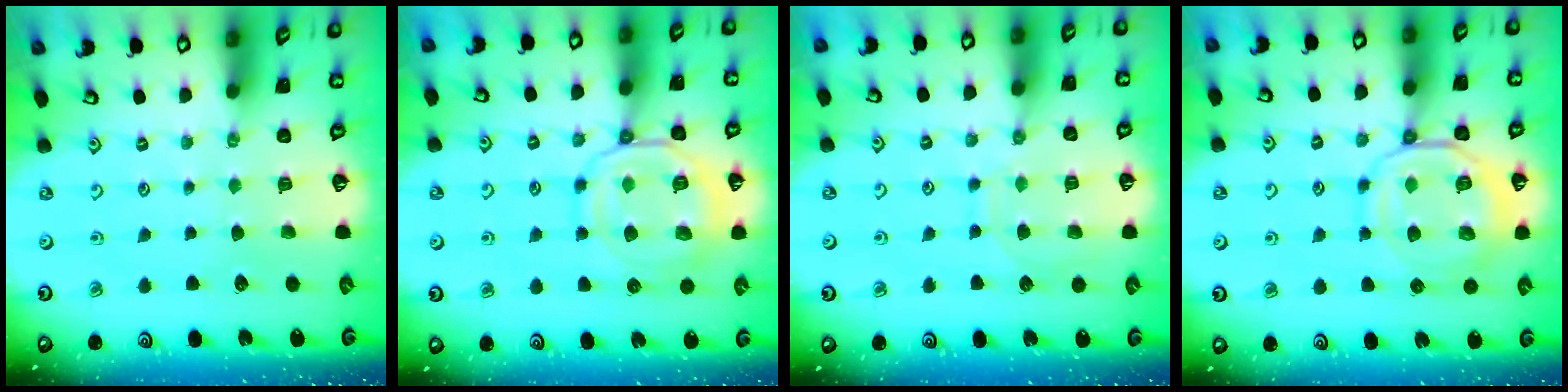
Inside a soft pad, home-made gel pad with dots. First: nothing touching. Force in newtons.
{"total": 13.0, "press": 13.0, "slide": 1.4}
{"total": 9.3, "press": 9.3, "slide": 0.8}
{"total": 12.4, "press": 12.3, "slide": 1.5}